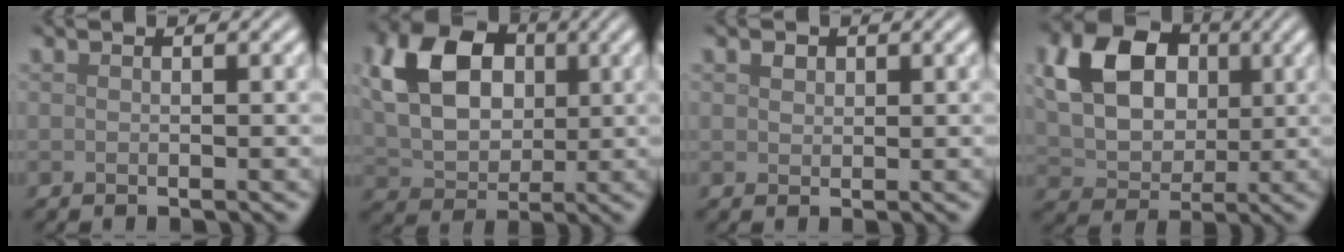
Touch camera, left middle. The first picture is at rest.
{"total": 10.1, "force": [2.5, 7.3, 6.6], "torque": [-0.148, 0.023, 0.038]}
{"total": 1.0, "force": [0.5, 0.8, 0.3], "torque": [-0.007, -0.001, 0.009]}
{"total": 12.2, "force": [3.3, 9.5, 6.9], "torque": [-0.138, 0.033, 0.061]}